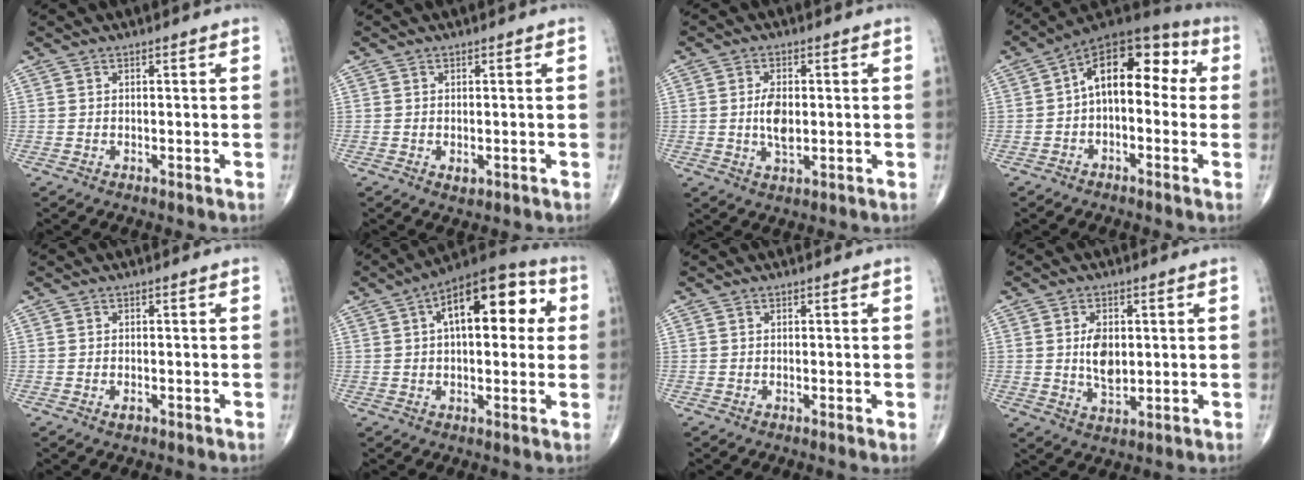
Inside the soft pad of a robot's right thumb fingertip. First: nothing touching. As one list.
[{"total": 1.4, "force": [-0.3, 0.9, 1.0], "torque": [-0.012, -0.002, -0.002]}, {"total": 5.3, "force": [0.0, 2.7, 4.6], "torque": [-0.084, -0.005, 0.000]}, {"total": 13.9, "force": [0.9, 8.1, 11.3], "torque": [-0.130, 0.051, -0.005]}, {"total": 1.1, "force": [-0.6, 0.6, 0.7], "torque": [-0.012, 0.001, -0.009]}, {"total": 17.1, "force": [4.2, 8.3, 14.3], "torque": [-0.173, 0.029, 0.053]}, {"total": 0.7, "force": [-0.2, 0.1, 0.7], "torque": [-0.015, -0.003, -0.003]}, {"total": 6.3, "force": [0.7, 3.7, 5.1], "torque": [-0.077, -0.010, 0.017]}]